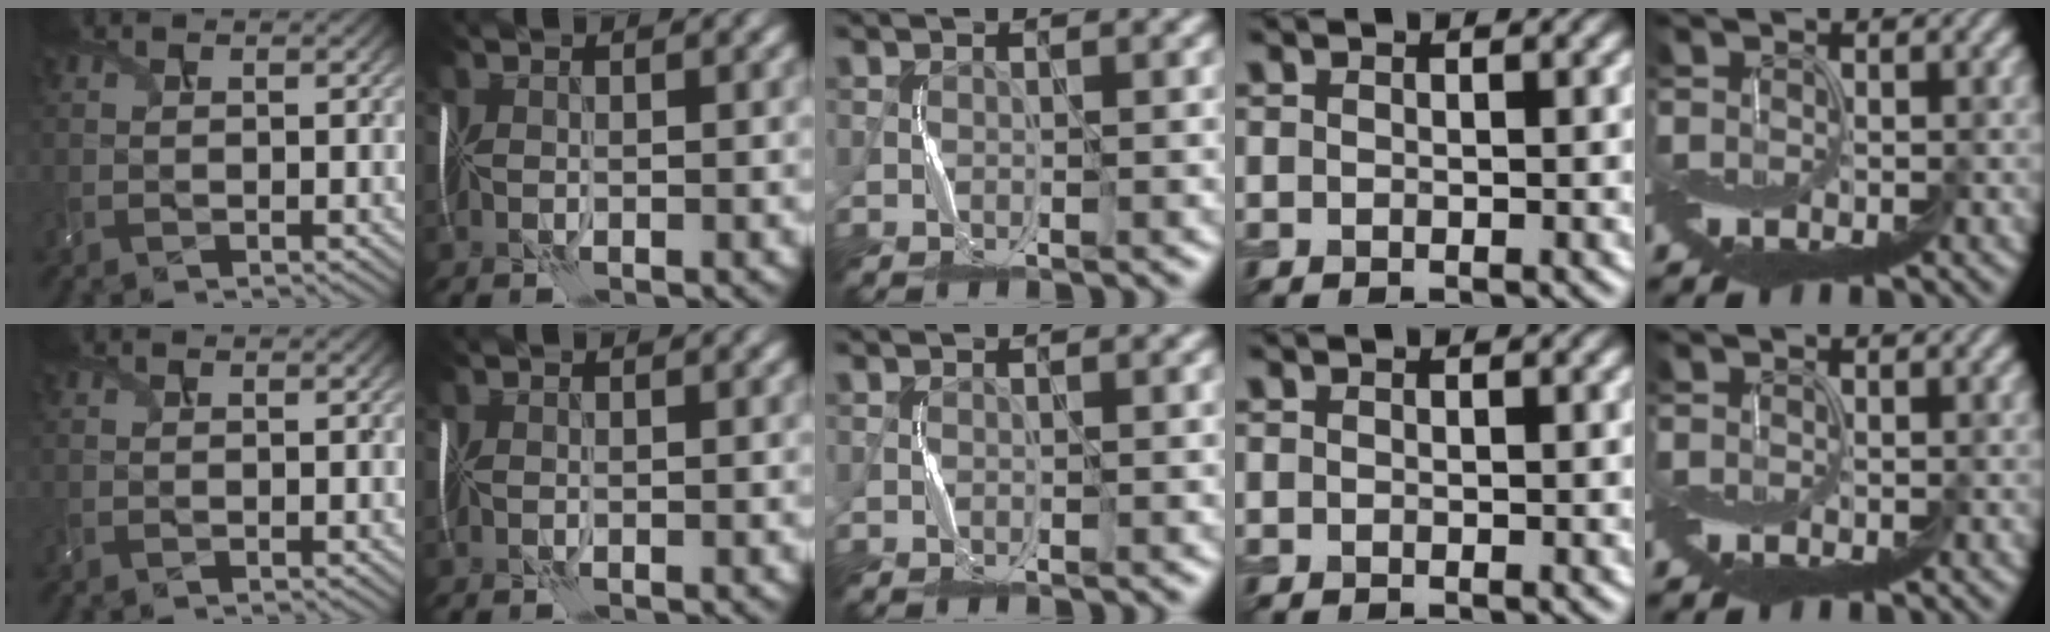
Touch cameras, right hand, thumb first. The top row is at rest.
{}